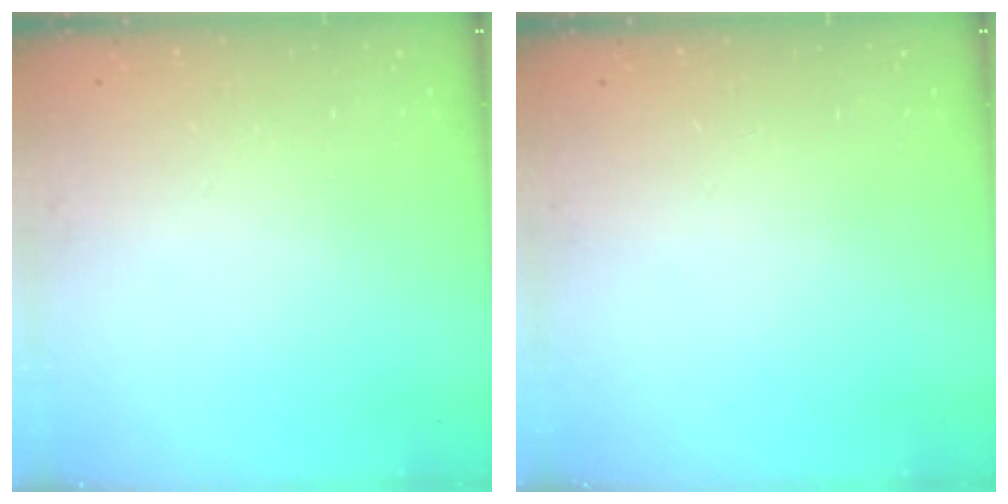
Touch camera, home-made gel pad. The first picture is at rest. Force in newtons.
{"total": 0.0}